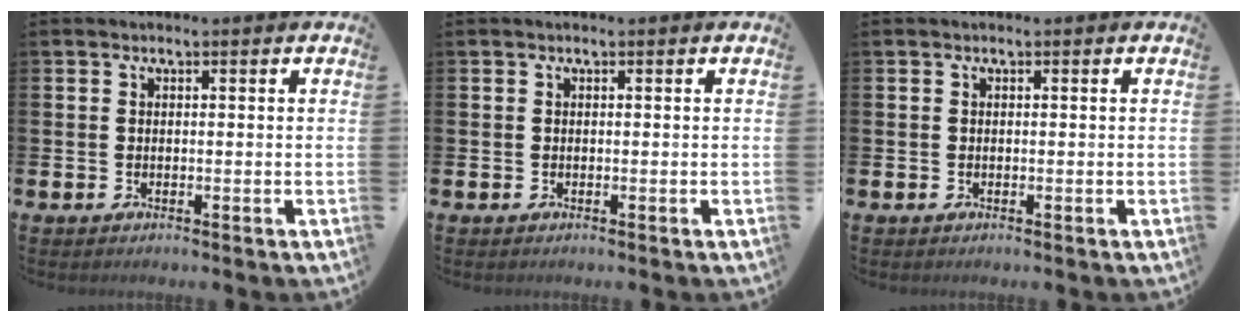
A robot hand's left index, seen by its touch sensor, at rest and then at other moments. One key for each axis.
{"total": 0.0}
{"total": 0.0}